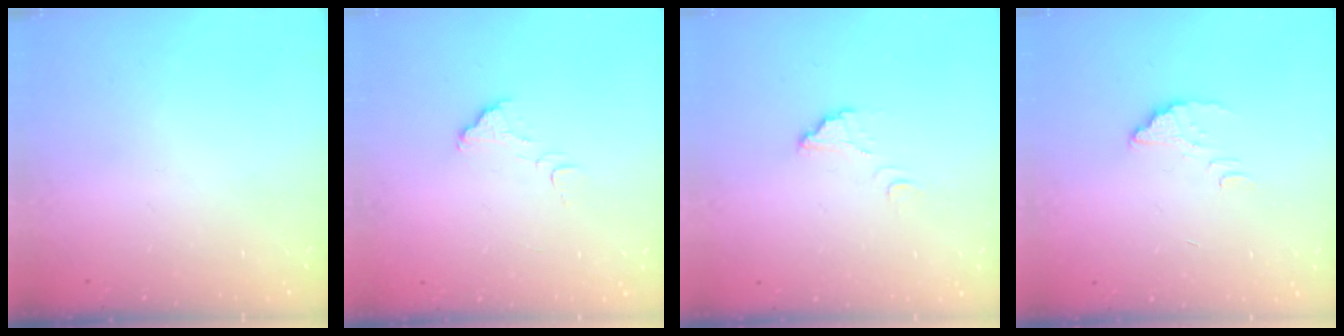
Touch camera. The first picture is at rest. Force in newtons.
{"total": 2.9, "press": 2.9, "slide": 0.1}
{"total": 5.1, "press": 5.1, "slide": 0.4}
{"total": 2.5, "press": 2.5, "slide": 0.2}